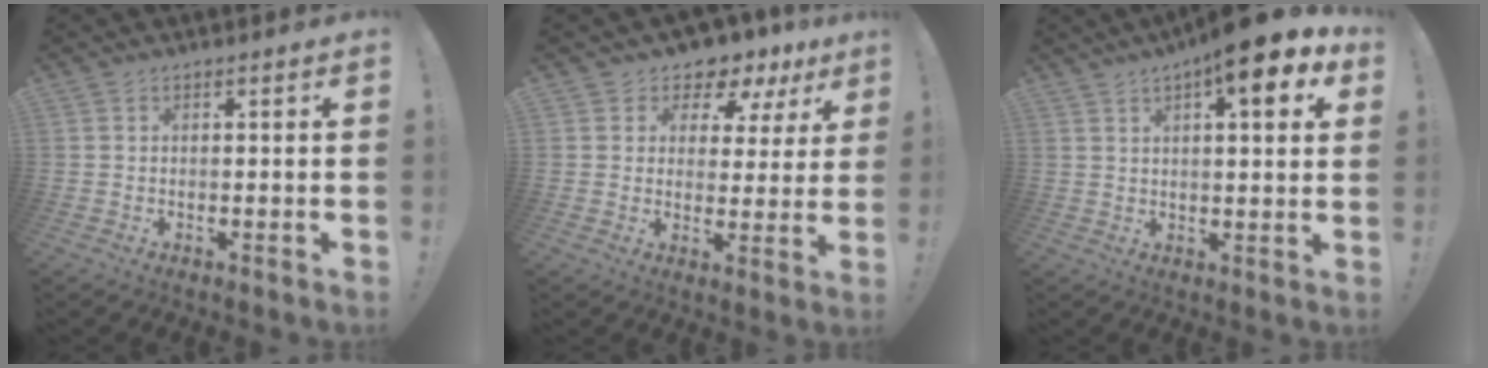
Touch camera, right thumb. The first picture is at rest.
{"total": 6.0, "force": [4.4, 3.8, 1.7], "torque": [-0.019, -0.044, 0.079]}
{"total": 11.5, "force": [6.0, 2.3, 9.5], "torque": [-0.127, -0.031, 0.091]}